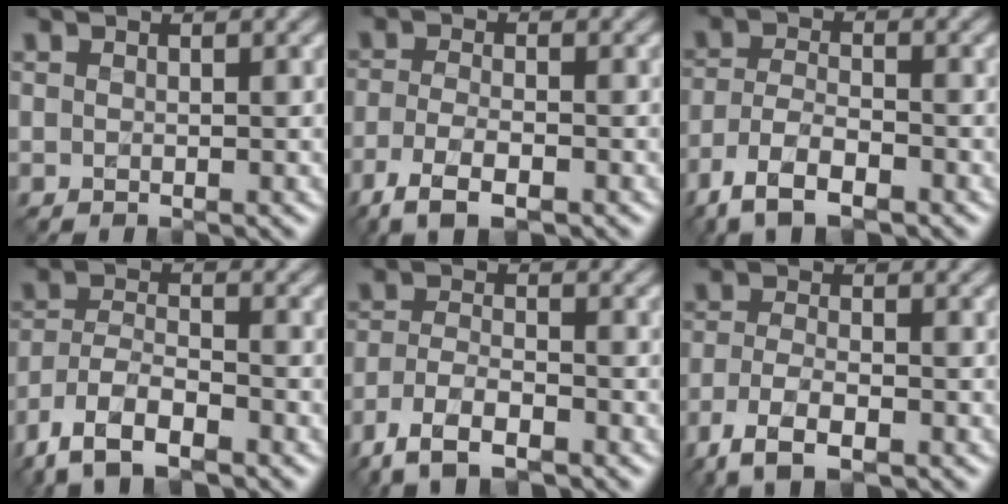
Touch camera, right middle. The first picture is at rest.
{"total": 4.6, "force": [-3.0, 1.6, 3.2], "torque": [-0.072, -0.011, -0.061]}
{"total": 6.0, "force": [-4.1, 2.3, 3.7], "torque": [-0.075, -0.007, -0.083]}
{"total": 6.8, "force": [-4.8, 2.6, 4.0], "torque": [-0.078, -0.006, -0.097]}
{"total": 5.5, "force": [-3.9, 2.0, 3.2], "torque": [-0.067, -0.006, -0.080]}
{"total": 4.7, "force": [-2.9, 1.7, 3.3], "torque": [-0.073, -0.010, -0.060]}